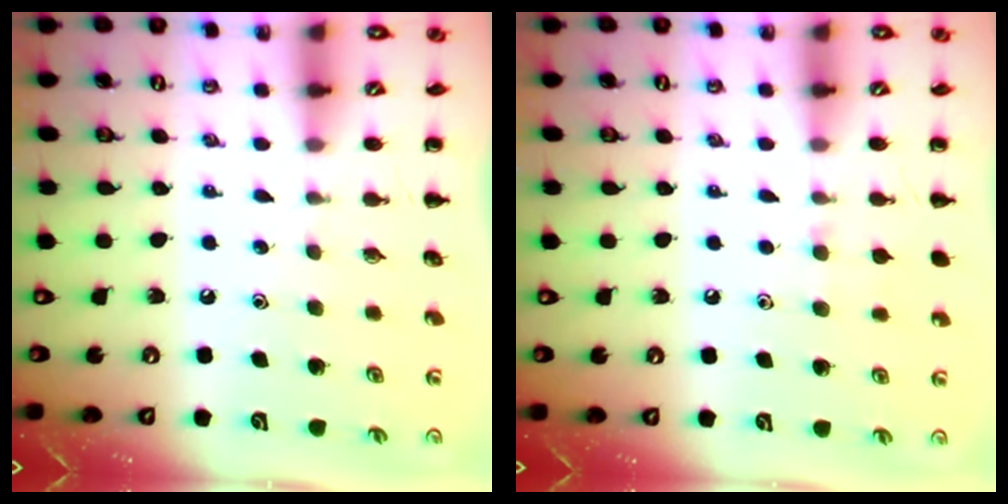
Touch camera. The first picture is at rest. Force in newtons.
{"total": 5.5, "press": 5.1, "slide": 2.0}